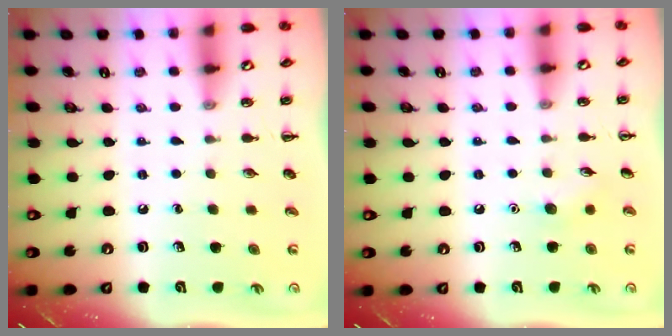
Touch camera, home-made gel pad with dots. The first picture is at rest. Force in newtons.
{"total": 5.4, "press": 5.1, "slide": 1.7}